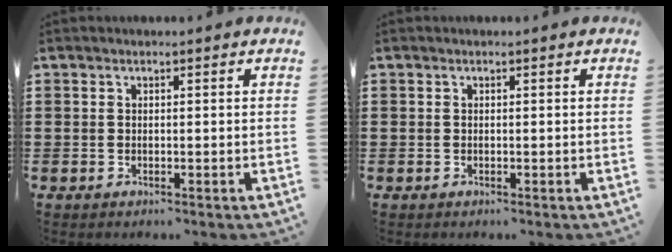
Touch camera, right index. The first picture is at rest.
{"total": 0.0}